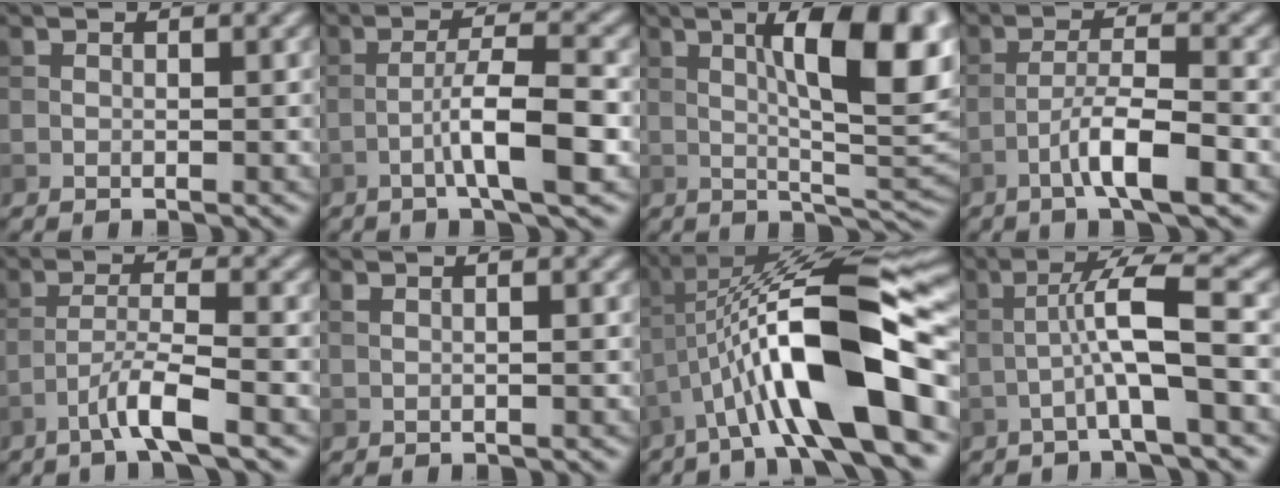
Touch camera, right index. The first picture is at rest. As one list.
[{"total": 5.6, "force": [-2.0, 0.7, 5.2], "torque": [-0.085, 0.015, -0.040]}, {"total": 12.2, "force": [2.9, 3.5, 11.4], "torque": [-0.158, 0.001, 0.044]}, {"total": 5.3, "force": [-2.7, 0.8, 4.5], "torque": [-0.077, 0.011, -0.051]}, {"total": 4.2, "force": [-2.5, 0.3, 3.3], "torque": [-0.060, 0.011, -0.056]}, {"total": 1.0, "force": [0.2, 0.3, 1.0], "torque": [-0.019, 0.004, 0.002]}, {"total": 12.9, "force": [-3.4, 2.9, 12.1], "torque": [-0.206, 0.020, -0.057]}, {"total": 5.4, "force": [-1.5, 0.2, 5.2], "torque": [-0.090, 0.023, -0.034]}]